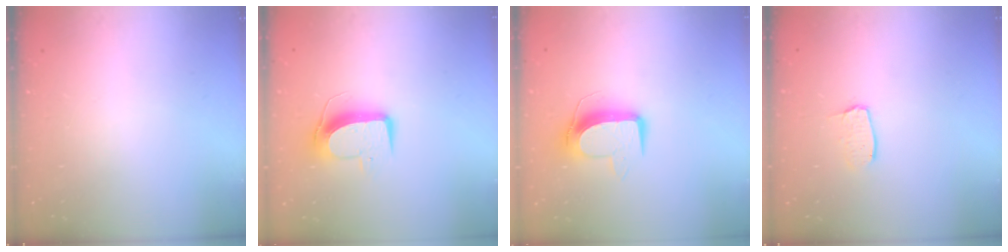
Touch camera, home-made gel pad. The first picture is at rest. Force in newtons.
{"total": 10.0, "press": 10.0, "slide": 0.5}
{"total": 10.5, "press": 10.5, "slide": 0.3}
{"total": 4.5, "press": 4.4, "slide": 0.3}